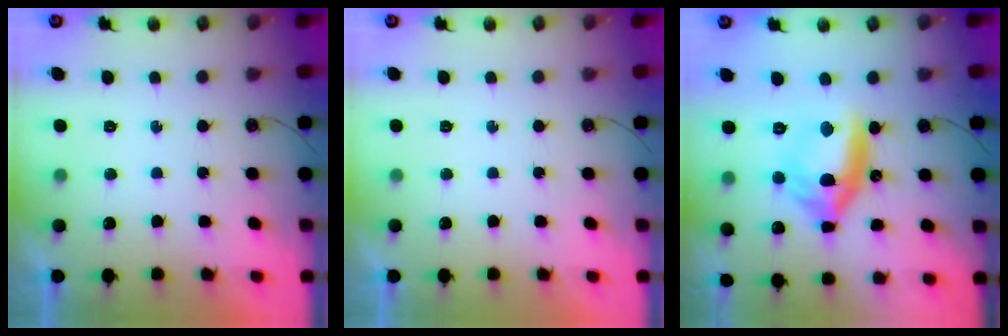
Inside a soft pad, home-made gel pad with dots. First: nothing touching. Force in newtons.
{"total": 0.0}
{"total": 12.4, "press": 12.3, "slide": 1.6}